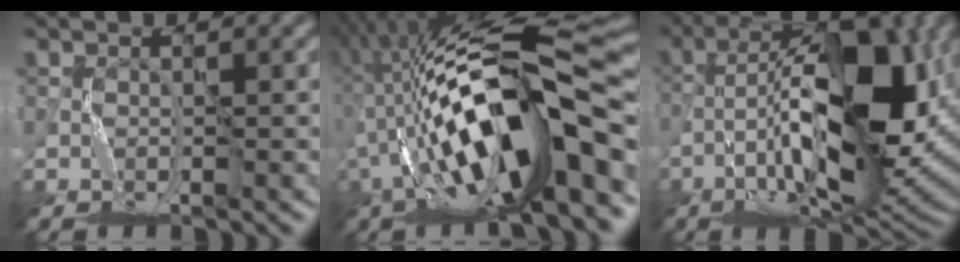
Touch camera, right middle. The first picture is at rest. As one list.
[{"total": 16.4, "force": [-2.5, 5.3, 15.4], "torque": [-0.271, 0.029, -0.044]}, {"total": 15.9, "force": [-2.2, 6.4, 14.4], "torque": [-0.245, 0.019, -0.037]}]